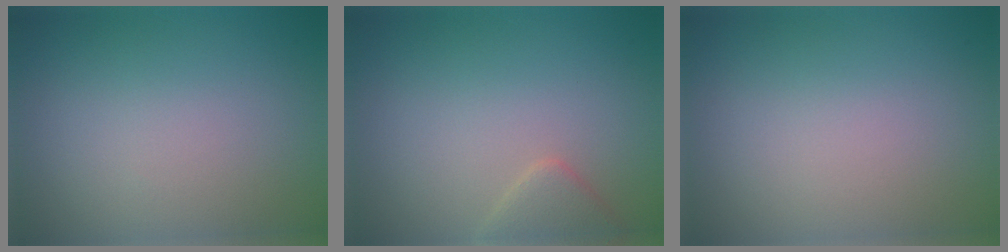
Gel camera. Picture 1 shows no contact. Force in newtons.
{"total": 2.0, "press": 2.0, "slide": 0.1}
{"total": 0.0}